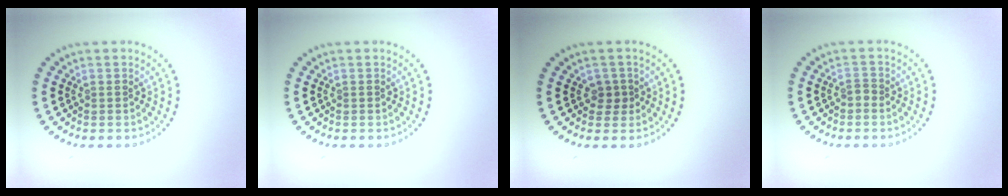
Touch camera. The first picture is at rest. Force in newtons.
{"total": 0.0}
{"total": 1.2, "press": 1.0, "slide": 0.7}
{"total": 0.9, "press": 0.6, "slide": 0.7}